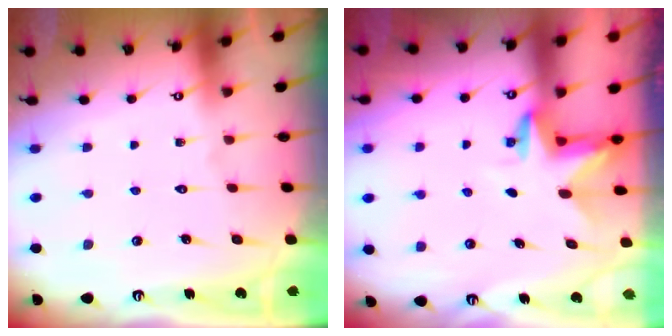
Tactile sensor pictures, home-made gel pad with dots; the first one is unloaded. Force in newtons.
{"total": 3.3, "press": 3.3, "slide": 0.1}